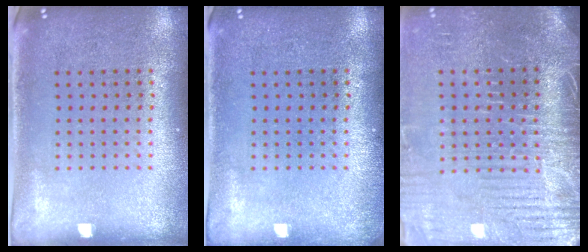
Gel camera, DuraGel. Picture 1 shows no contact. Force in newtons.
{"total": 0.7, "press": 0.7, "slide": 0.1}
{"total": 4.3, "press": 3.9, "slide": 1.7}